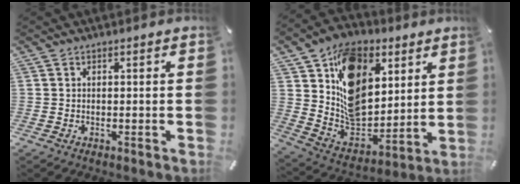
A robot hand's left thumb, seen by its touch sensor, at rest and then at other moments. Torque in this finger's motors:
{"motor_torque": [2.49, 2.52, 0.67, -0.41, 0.34]}